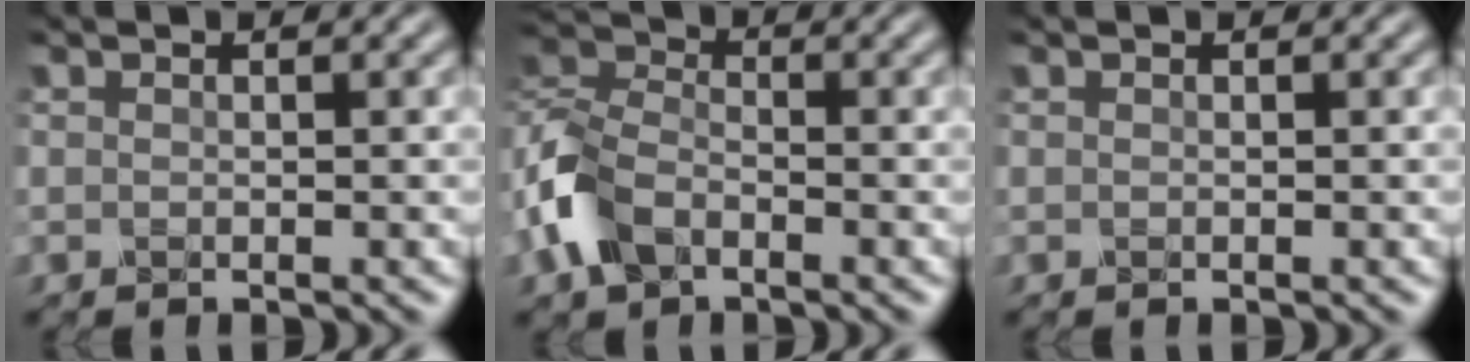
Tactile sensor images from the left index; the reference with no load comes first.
{"total": 6.0, "force": [-3.0, 3.8, 3.6], "torque": [-0.089, 0.006, -0.075]}
{"total": 0.0}